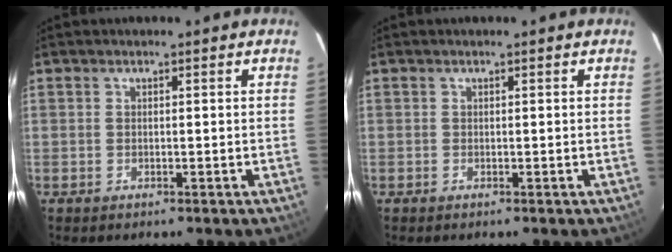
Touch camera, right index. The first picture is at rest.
{"total": 0.0}